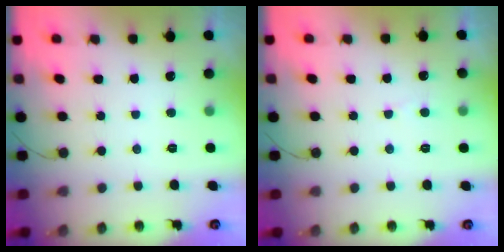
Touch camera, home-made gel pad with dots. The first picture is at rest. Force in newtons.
{"total": 2.4, "press": 2.4, "slide": 0.2}